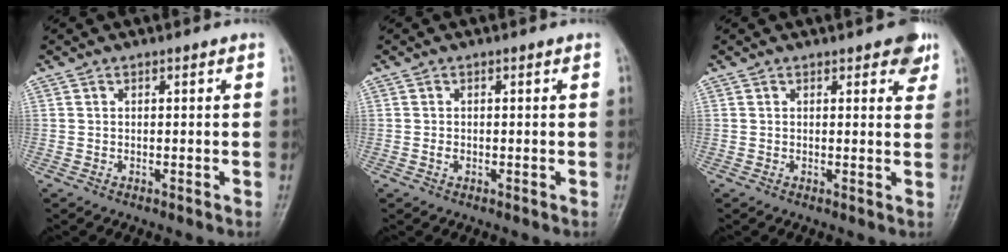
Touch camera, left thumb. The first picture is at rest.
{"total": 1.0, "force": [0.0, 0.7, 0.7], "torque": [-0.009, 0.000, -0.001]}
{"total": 4.2, "force": [2.6, 1.8, 2.9], "torque": [-0.015, -0.009, 0.026]}